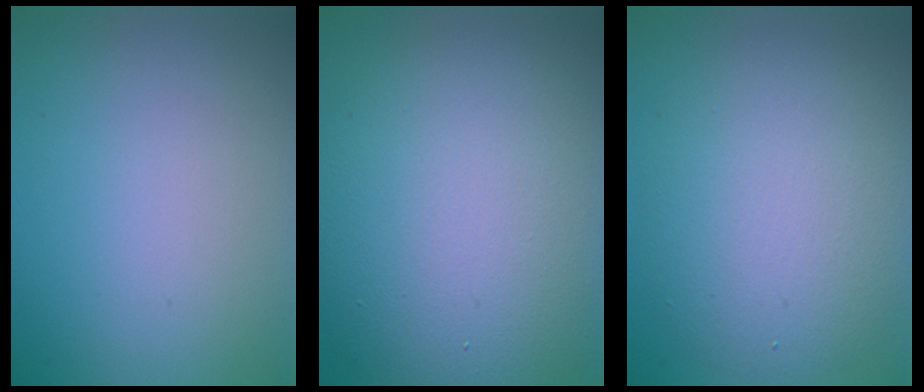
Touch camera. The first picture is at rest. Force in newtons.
{"total": 12.4, "press": 12.4, "slide": 0.6}
{"total": 6.4, "press": 6.4, "slide": 0.3}